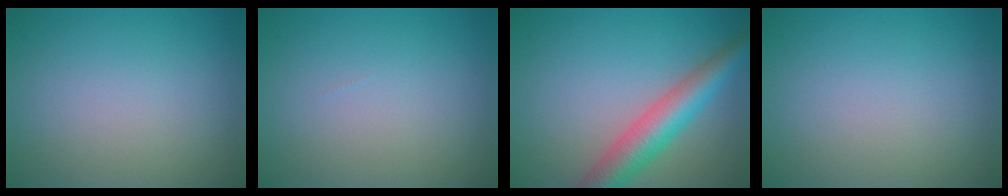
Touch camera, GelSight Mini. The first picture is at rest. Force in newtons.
{"total": 0.0}
{"total": 5.7, "press": 5.7, "slide": 0.3}
{"total": 0.0}